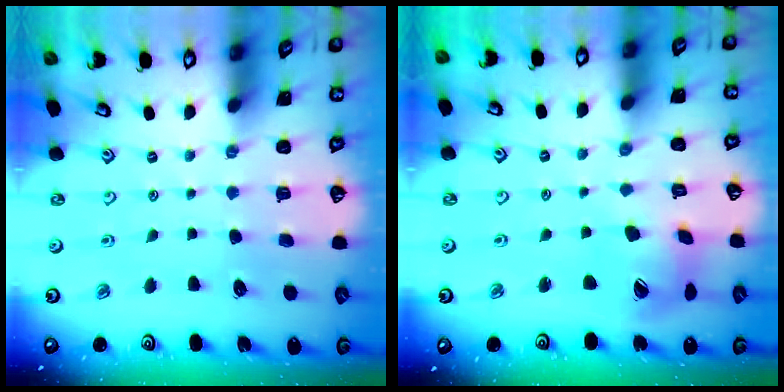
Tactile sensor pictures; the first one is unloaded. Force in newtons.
{"total": 10.1, "press": 10.0, "slide": 1.2}